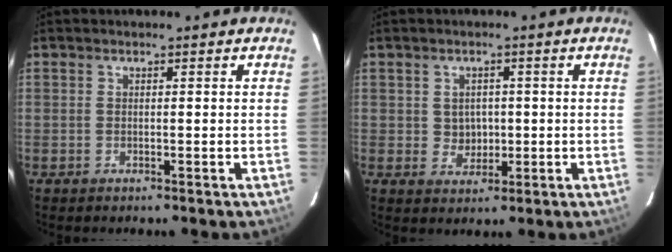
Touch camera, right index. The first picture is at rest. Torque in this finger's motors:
{"motor_torque": [0.01, -0.09, 0.10, 0.01]}